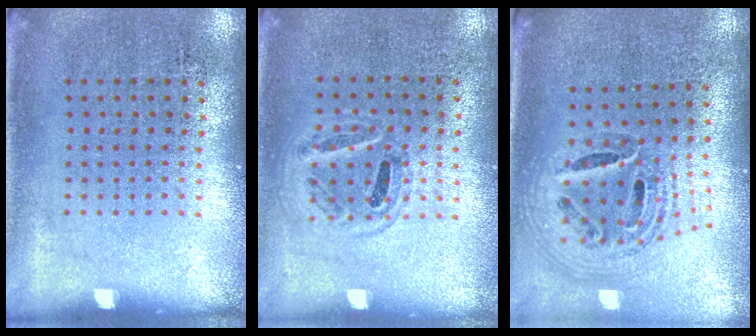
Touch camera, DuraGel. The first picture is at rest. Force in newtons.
{"total": 0.9, "press": 0.9, "slide": 0.3}
{"total": 1.6, "press": 1.4, "slide": 0.8}